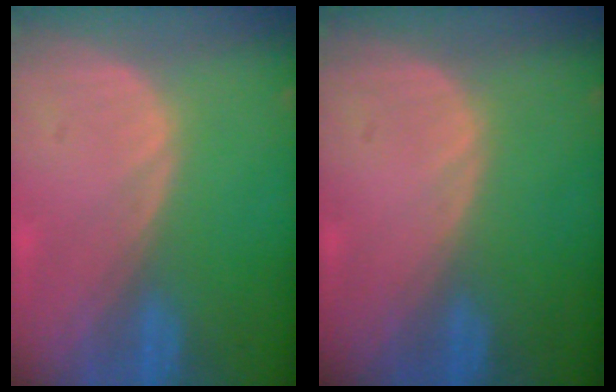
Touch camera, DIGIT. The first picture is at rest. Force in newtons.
{"total": 0.0}